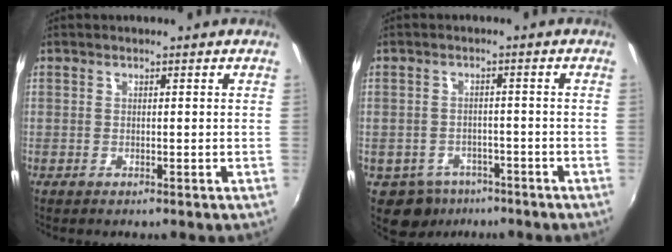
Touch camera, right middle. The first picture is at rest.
{"total": 6.5, "force": [-4.2, 4.7, 1.5], "torque": [-0.046, 0.000, -0.056]}